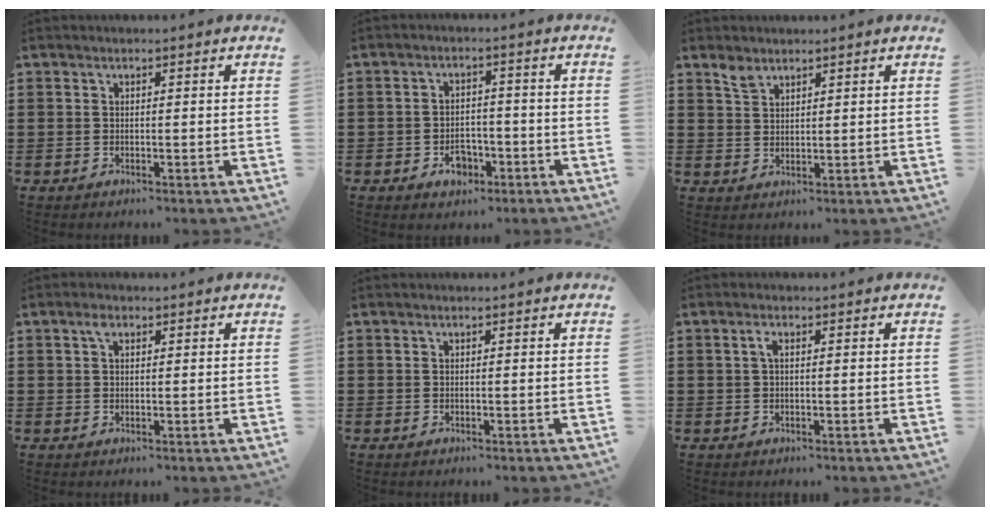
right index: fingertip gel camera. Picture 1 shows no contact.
{"total": 3.9, "force": [-2.1, 2.5, 2.1], "torque": [-0.039, 0.004, -0.037]}
{"total": 2.5, "force": [2.1, 1.1, 0.8], "torque": [-0.020, 0.001, 0.041]}
{"total": 1.6, "force": [0.8, 0.9, 1.1], "torque": [-0.026, 0.004, 0.015]}
{"total": 0.0}
{"total": 1.3, "force": [0.1, 0.4, 1.3], "torque": [-0.025, 0.003, 0.001]}